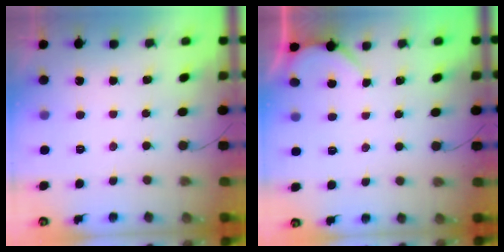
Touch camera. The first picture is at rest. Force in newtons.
{"total": 1.8, "press": 1.8, "slide": 0.2}